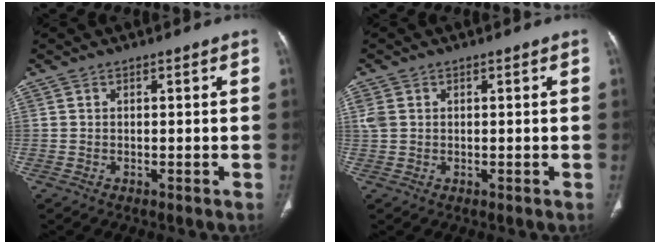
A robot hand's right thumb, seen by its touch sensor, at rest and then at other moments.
{"total": 2.2, "force": [0.5, 1.7, 1.3], "torque": [-0.035, 0.005, 0.014]}